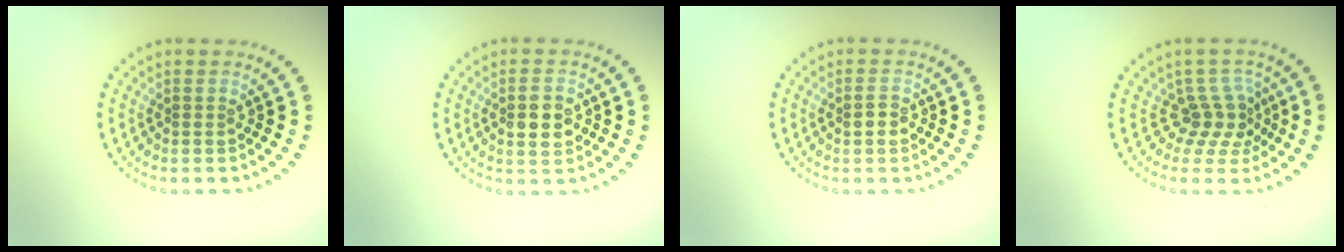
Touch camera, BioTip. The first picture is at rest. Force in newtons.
{"total": 3.4, "press": 3.4, "slide": 0.2}
{"total": 1.3, "press": 1.3, "slide": 0.0}
{"total": 2.8, "press": 2.0, "slide": 2.0}